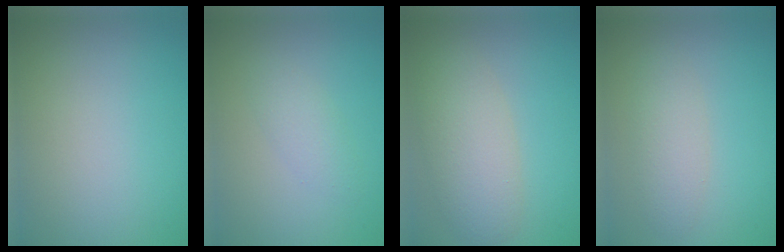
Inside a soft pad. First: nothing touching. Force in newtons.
{"total": 1.8, "press": 1.8, "slide": 0.1}
{"total": 5.0, "press": 5.0, "slide": 0.3}
{"total": 2.6, "press": 2.6, "slide": 0.2}